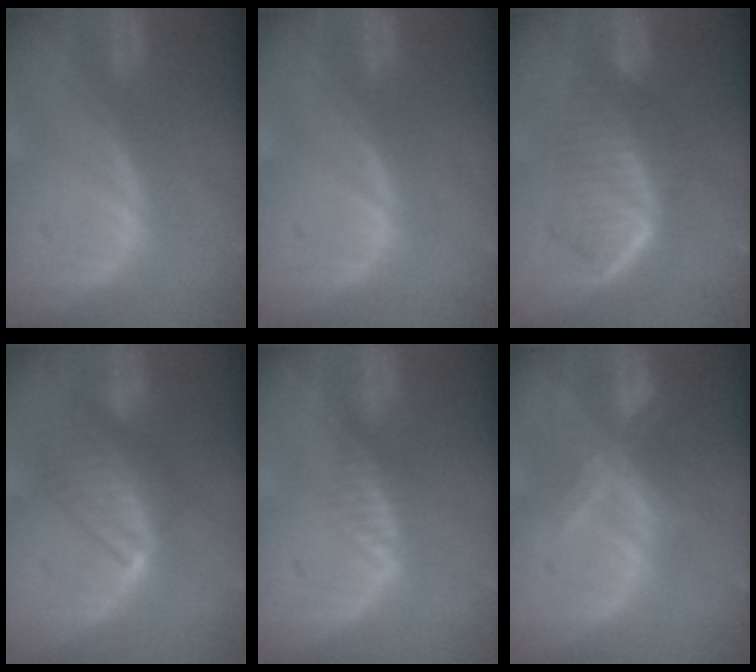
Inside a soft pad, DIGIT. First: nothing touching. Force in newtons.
{"total": 0.0}
{"total": 7.0, "press": 6.1, "slide": 3.5}
{"total": 7.1, "press": 7.0, "slide": 1.5}
{"total": 2.0, "press": 1.8, "slide": 0.8}
{"total": 7.1, "press": 6.2, "slide": 3.6}